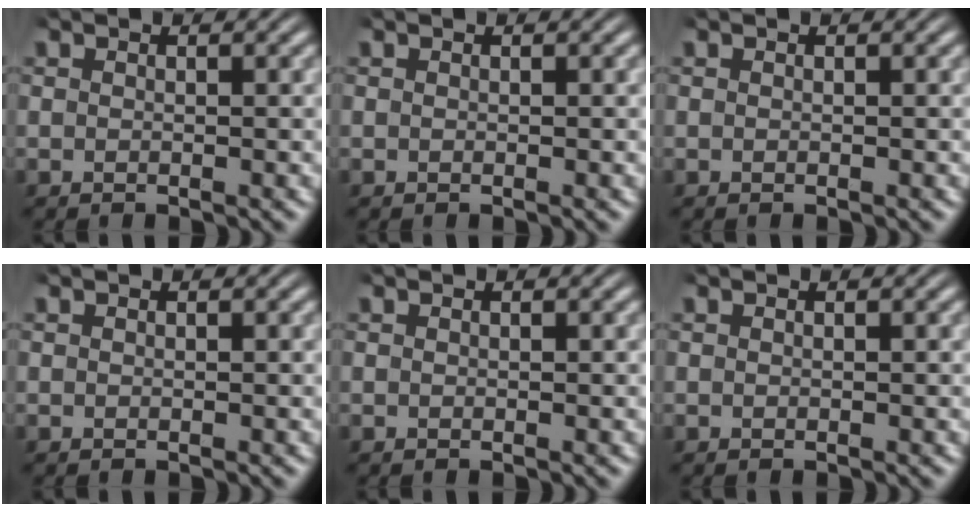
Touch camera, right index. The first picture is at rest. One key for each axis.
{"total": 0.0}
{"total": 0.0}
{"total": 0.0}
{"total": 0.0}
{"total": 0.0}